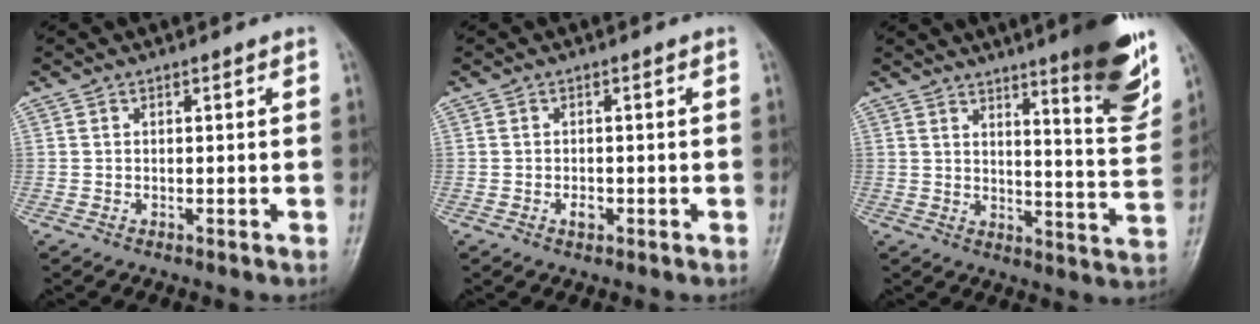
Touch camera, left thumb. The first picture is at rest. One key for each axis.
{"total": 1.6, "fx": -0.6, "fy": 1.0, "fz": 1.1, "tx": -0.014, "ty": 0.003, "tz": -0.009}
{"total": 14.9, "fx": 9.2, "fy": 2.2, "fz": 11.5, "tx": -0.130, "ty": -0.063, "tz": 0.131}